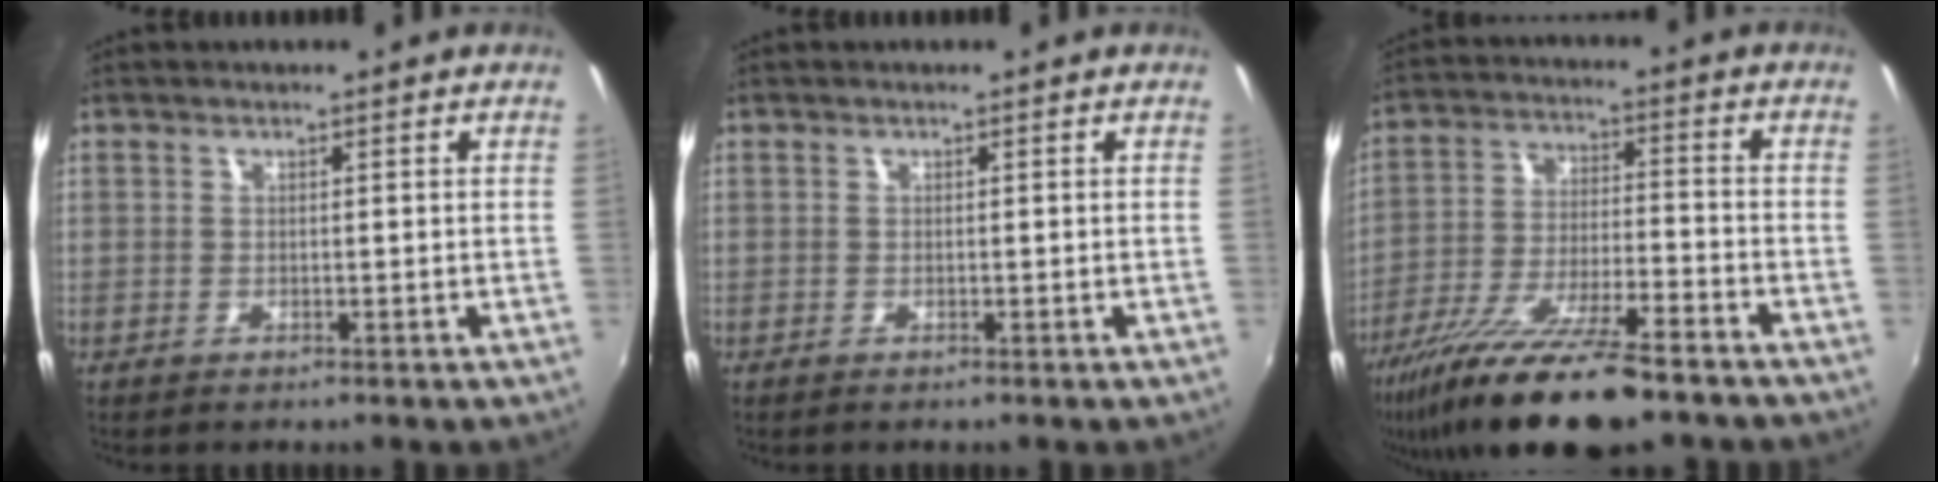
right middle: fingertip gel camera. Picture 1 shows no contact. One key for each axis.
{"total": 0.0}
{"total": 20.0, "fx": -14.8, "fy": 5.5, "fz": 12.4, "tx": -0.236, "ty": -0.041, "tz": -0.243}